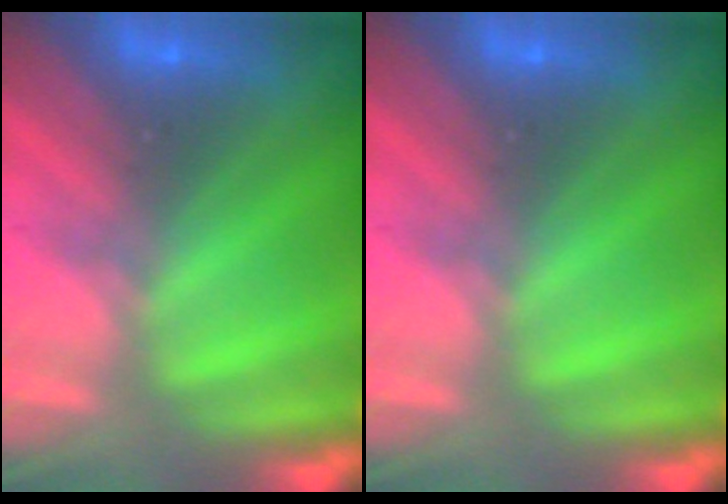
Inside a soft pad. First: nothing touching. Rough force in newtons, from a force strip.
{"total": 0.0}